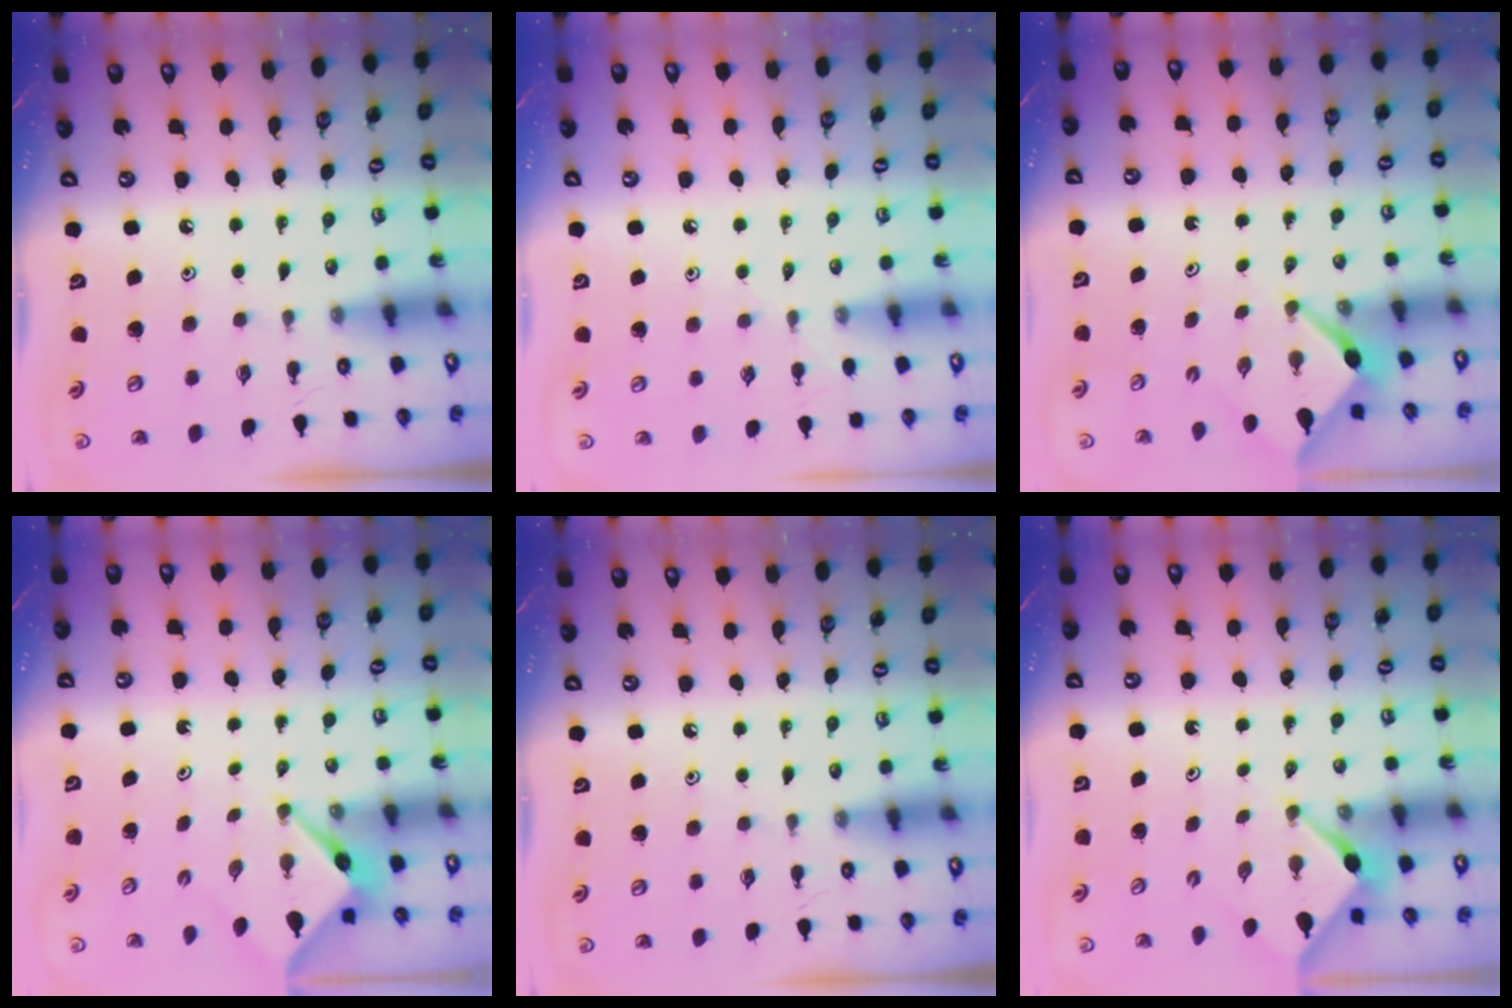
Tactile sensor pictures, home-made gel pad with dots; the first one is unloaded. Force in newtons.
{"total": 3.0, "press": 2.9, "slide": 0.5}
{"total": 2.4, "press": 2.4, "slide": 0.1}
{"total": 3.3, "press": 3.3, "slide": 0.2}
{"total": 0.0}
{"total": 2.9, "press": 2.9, "slide": 0.3}